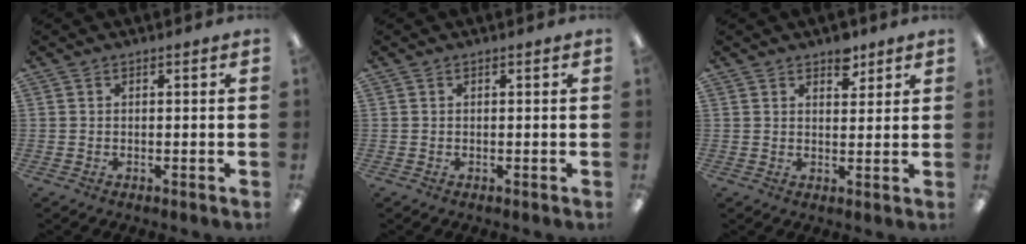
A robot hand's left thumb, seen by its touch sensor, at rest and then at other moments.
{"total": 0.0}
{"total": 6.1, "force": [4.7, 3.0, 2.4], "torque": [-0.010, -0.031, 0.078]}